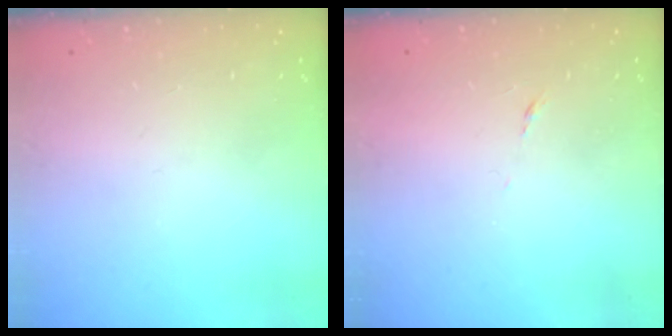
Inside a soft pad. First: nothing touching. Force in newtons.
{"total": 3.8, "press": 3.7, "slide": 0.9}